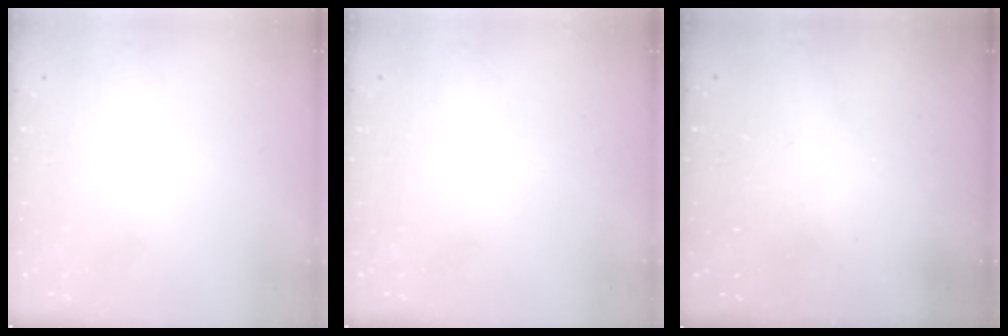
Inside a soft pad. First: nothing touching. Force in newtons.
{"total": 0.0}
{"total": 3.2, "press": 3.2, "slide": 0.1}